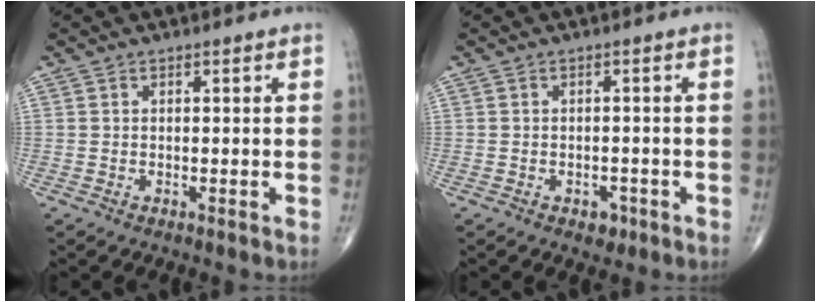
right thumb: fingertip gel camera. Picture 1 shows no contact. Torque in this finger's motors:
{"motor_torque": [2.83, 0.27, 0.13, -0.36, -0.01]}